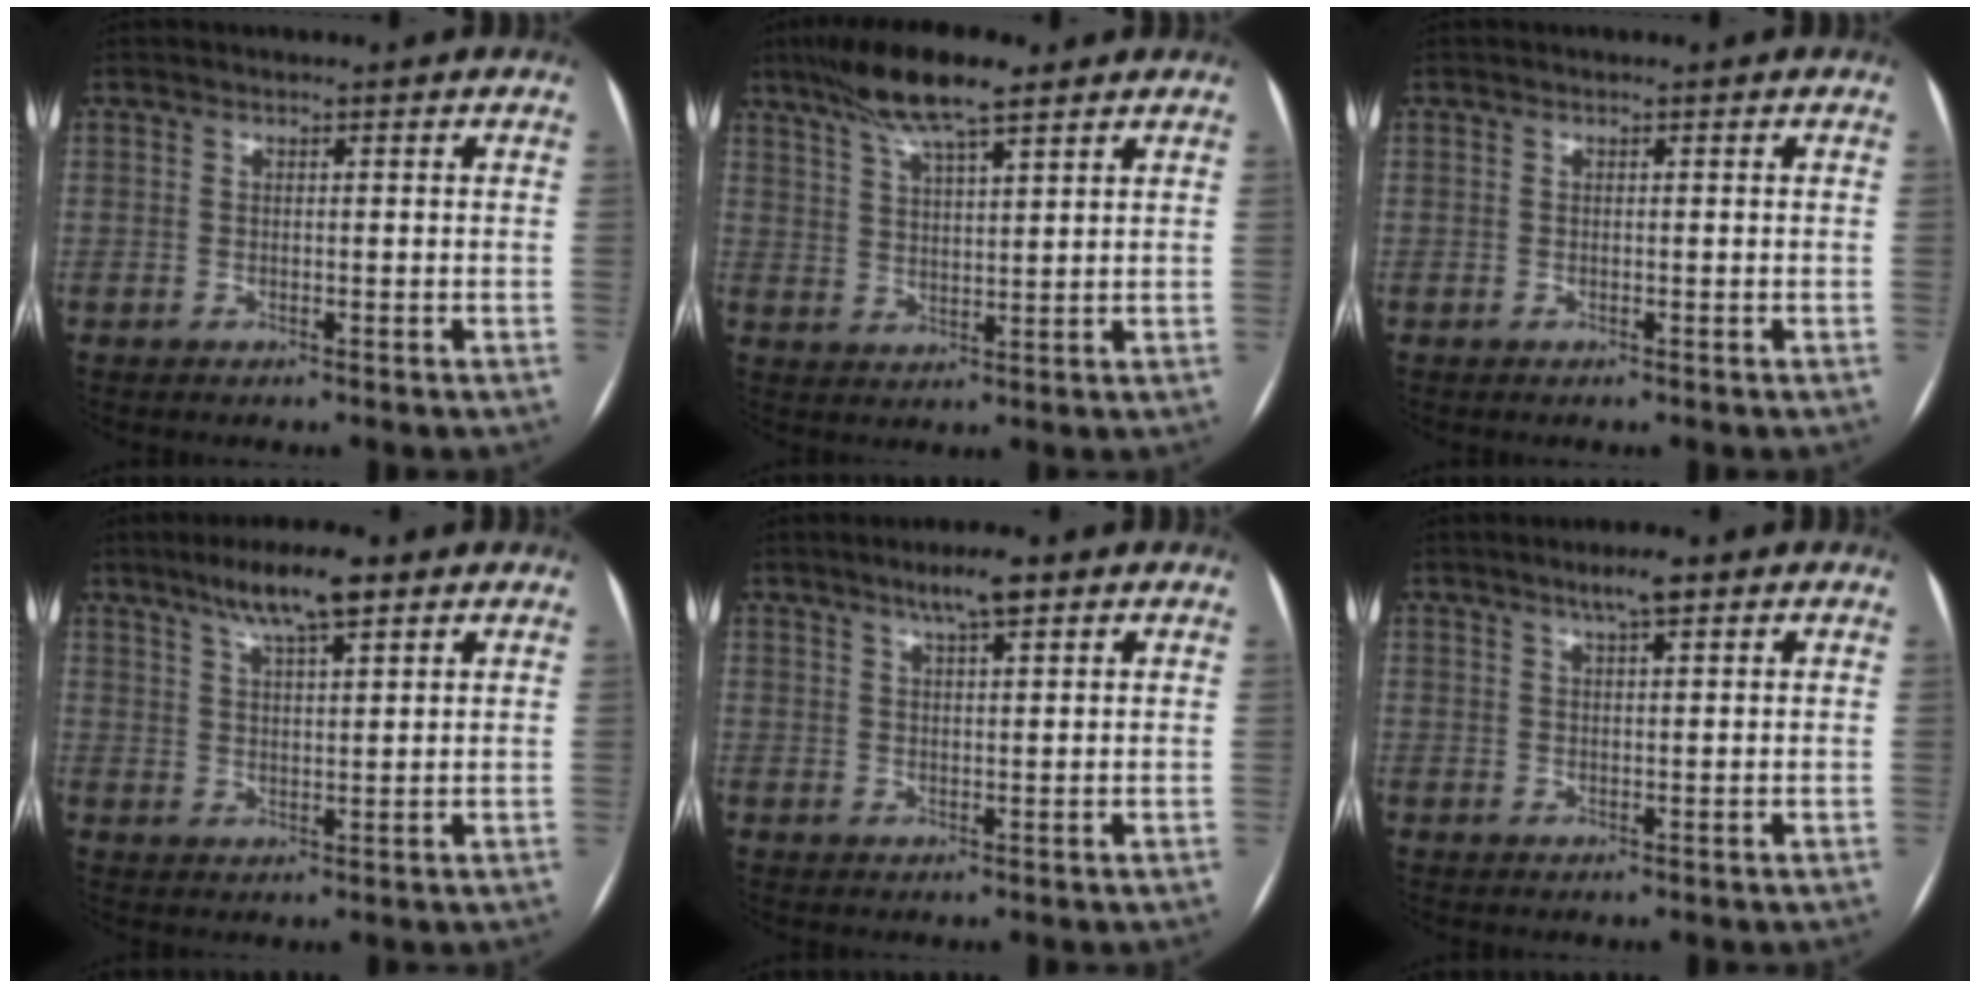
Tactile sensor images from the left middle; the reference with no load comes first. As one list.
[{"total": 10.1, "force": [7.2, 1.5, 6.9], "torque": [-0.129, 0.016, 0.126]}, {"total": 0.0}, {"total": 7.8, "force": [5.2, 1.2, 5.7], "torque": [-0.105, 0.012, 0.088]}, {"total": 4.3, "force": [2.8, 0.5, 3.2], "torque": [-0.060, 0.007, 0.046]}, {"total": 3.3, "force": [2.1, 0.4, 2.5], "torque": [-0.048, 0.006, 0.036]}]